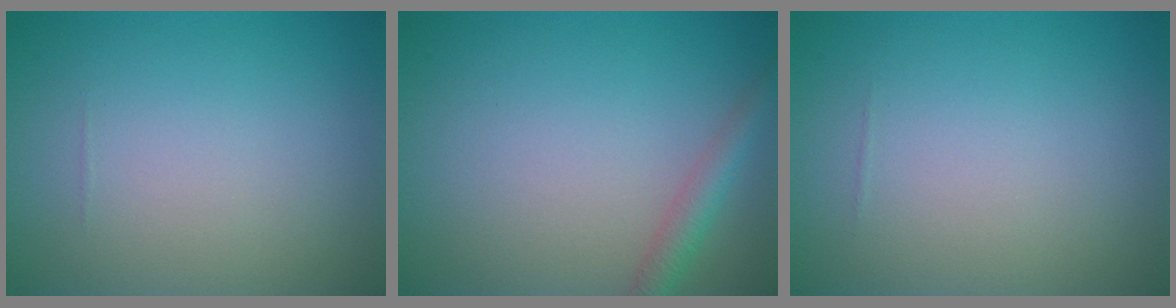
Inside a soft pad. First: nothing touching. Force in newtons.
{"total": 2.2, "press": 2.2, "slide": 0.1}
{"total": 0.0}